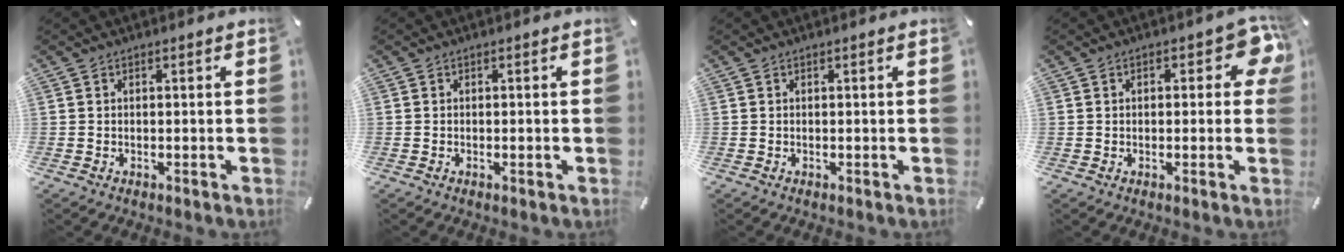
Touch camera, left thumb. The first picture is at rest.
{"total": 0.7, "force": [-0.3, 0.2, 0.6], "torque": [-0.012, -0.004, -0.003]}
{"total": 0.0}
{"total": 6.5, "force": [1.6, 3.7, 5.1], "torque": [-0.058, 0.002, 0.022]}